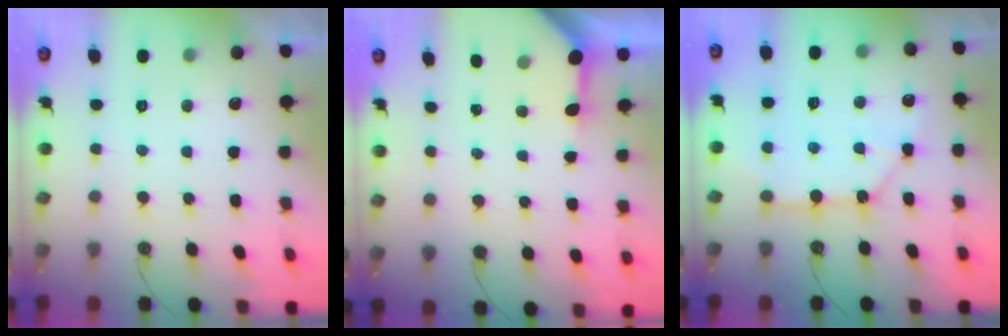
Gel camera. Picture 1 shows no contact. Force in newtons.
{"total": 3.1, "press": 3.1, "slide": 0.4}
{"total": 10.5, "press": 10.4, "slide": 1.0}